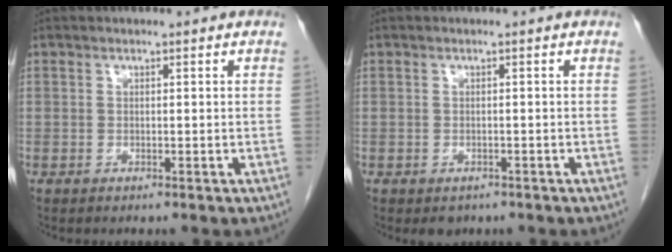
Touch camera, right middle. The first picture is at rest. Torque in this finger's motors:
{"motor_torque": [0.02, -0.04, 0.00, -0.02]}